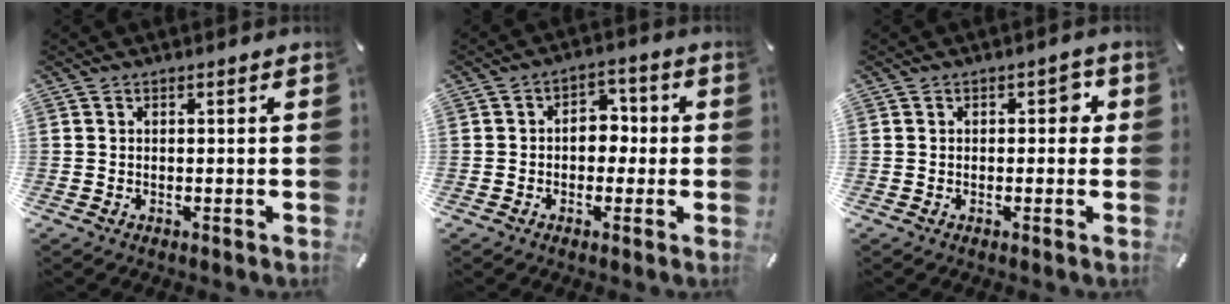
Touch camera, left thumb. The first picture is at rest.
{"total": 6.0, "force": [-0.7, 4.3, 4.1], "torque": [-0.054, 0.008, -0.019]}
{"total": 2.2, "force": [0.1, 1.5, 1.7], "torque": [-0.019, 0.006, -0.007]}